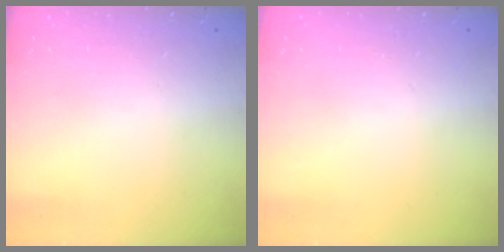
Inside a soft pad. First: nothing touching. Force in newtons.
{"total": 0.0}